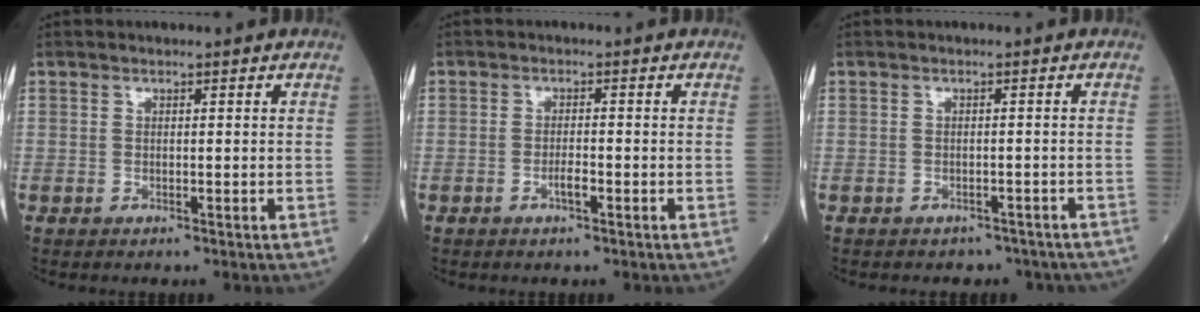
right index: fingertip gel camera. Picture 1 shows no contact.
{"total": 1.6, "force": [-0.9, 0.3, 1.4], "torque": [-0.019, 0.002, -0.016]}
{"total": 6.2, "force": [-5.3, 3.1, 1.0], "torque": [-0.011, 0.007, -0.051]}